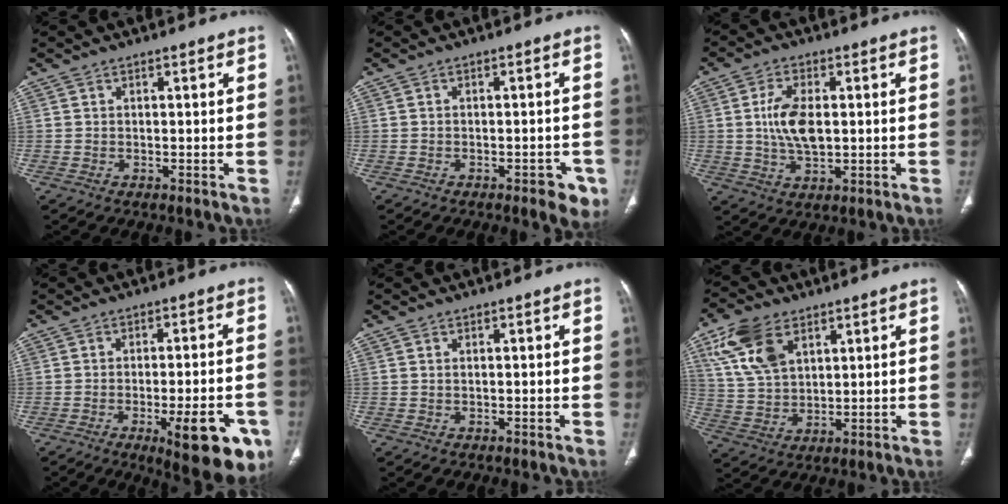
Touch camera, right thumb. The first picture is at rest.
{"total": 4.6, "force": [-2.5, 2.1, 3.3], "torque": [-0.020, 0.009, -0.027]}
{"total": 8.2, "force": [0.7, 4.3, 7.0], "torque": [-0.135, -0.003, 0.016]}
{"total": 14.2, "force": [-6.3, 4.3, 12.0], "torque": [-0.121, 0.018, -0.072]}
{"total": 0.0}
{"total": 11.6, "force": [5.8, 6.8, 7.4], "torque": [-0.135, -0.011, 0.120]}